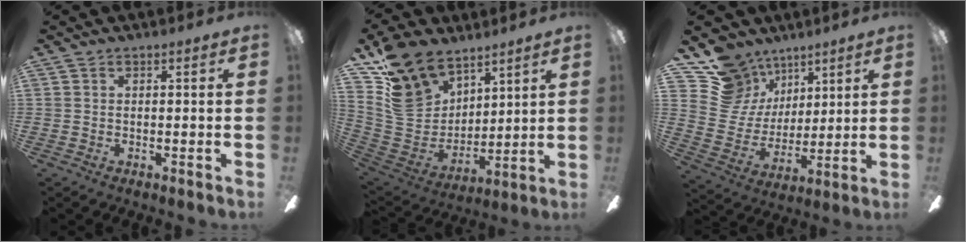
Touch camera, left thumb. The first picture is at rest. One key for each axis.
{"total": 17.3, "fx": 11.2, "fy": 11.3, "fz": 6.9, "tx": -0.171, "ty": -0.065, "tz": 0.222}
{"total": 15.1, "fx": 10.1, "fy": 10.6, "fz": 3.8, "tx": -0.093, "ty": -0.063, "tz": 0.203}